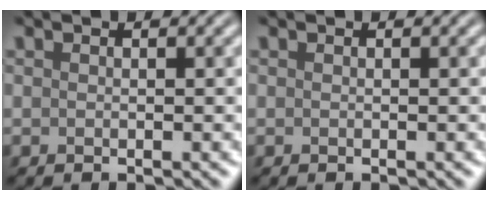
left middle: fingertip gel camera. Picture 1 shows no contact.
{"total": 0.0}